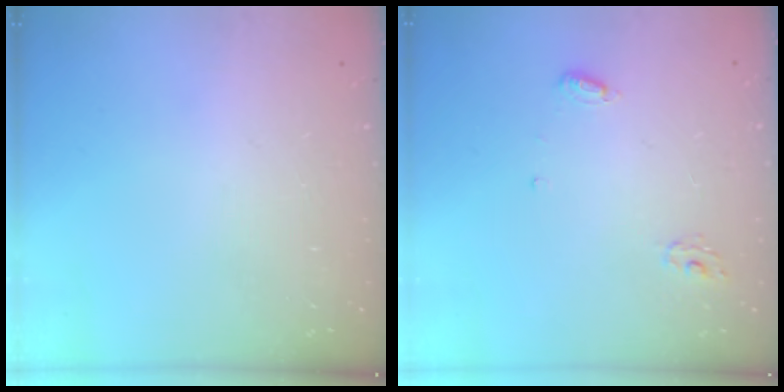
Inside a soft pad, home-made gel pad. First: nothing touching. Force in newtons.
{"total": 4.7, "press": 4.7, "slide": 0.4}